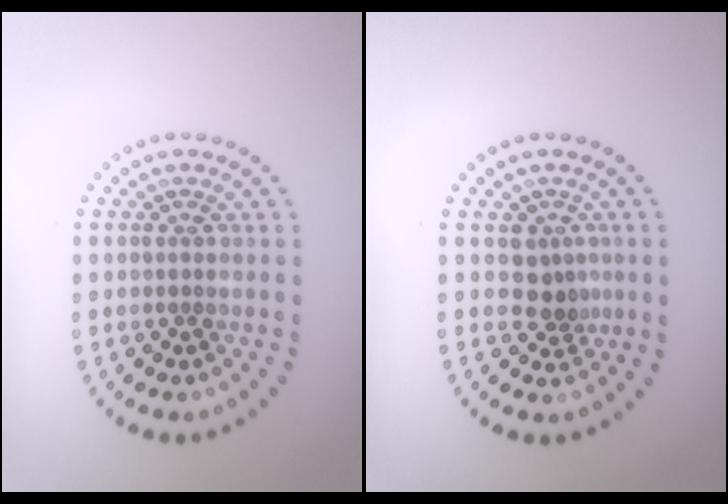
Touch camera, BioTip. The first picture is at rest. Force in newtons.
{"total": 2.2, "press": 1.7, "slide": 1.4}